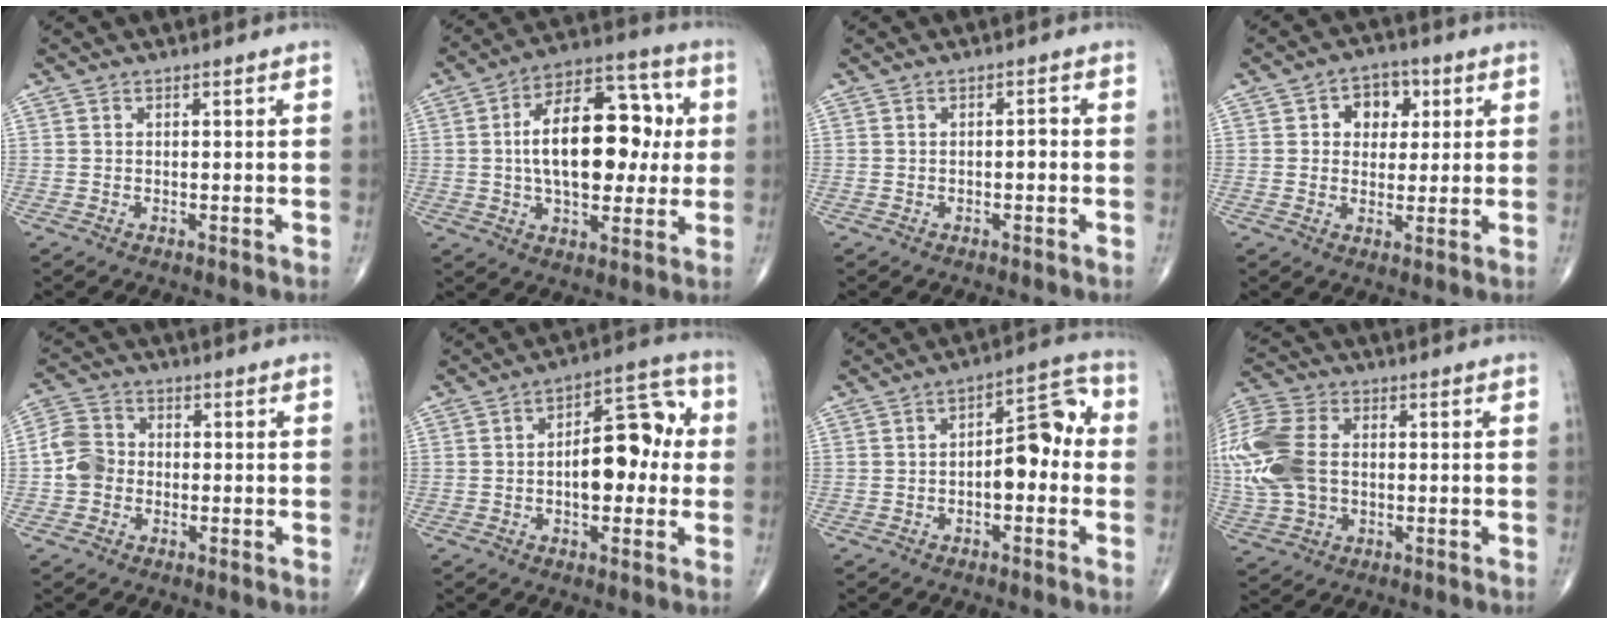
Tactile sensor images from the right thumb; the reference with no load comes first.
{"total": 20.0, "force": [1.6, 10.9, 16.7], "torque": [-0.235, 0.023, 0.021]}
{"total": 1.2, "force": [-0.3, 0.5, 1.0], "torque": [-0.012, 0.005, -0.006]}
{"total": 7.1, "force": [2.2, 5.3, 4.1], "torque": [-0.017, -0.001, 0.027]}
{"total": 5.8, "force": [-1.1, 4.9, 2.8], "torque": [-0.046, 0.017, -0.033]}
{"total": 12.9, "force": [0.0, 6.8, 11.0], "torque": [-0.135, 0.034, -0.006]}
{"total": 9.1, "force": [-0.8, 4.6, 7.9], "torque": [-0.088, 0.034, -0.020]}
{"total": 18.9, "force": [0.5, 13.1, 13.5], "torque": [-0.347, 0.011, 0.015]}